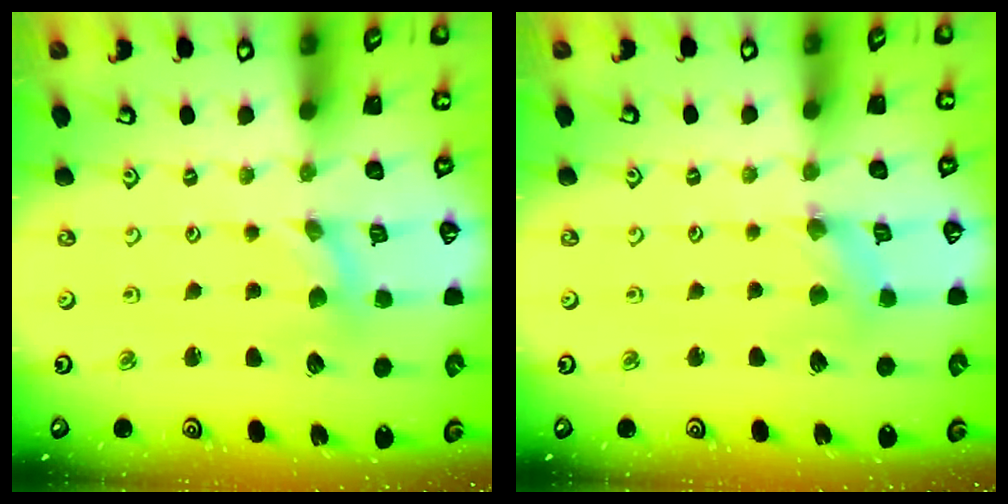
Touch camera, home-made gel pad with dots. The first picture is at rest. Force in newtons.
{"total": 1.9, "press": 1.9, "slide": 0.3}